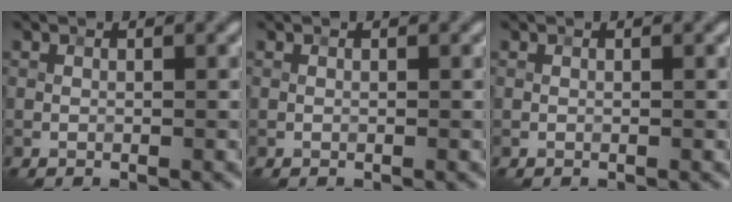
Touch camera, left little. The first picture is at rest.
{"total": 0.0}
{"total": 0.0}